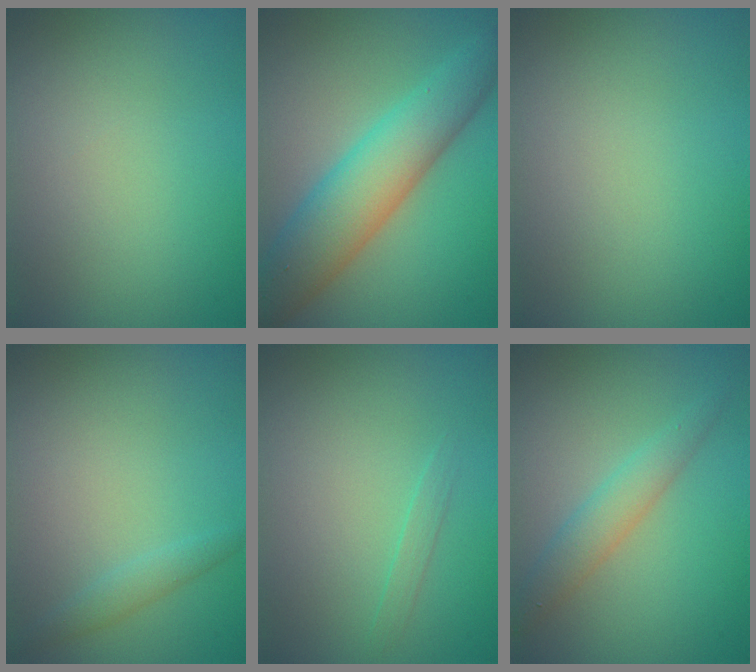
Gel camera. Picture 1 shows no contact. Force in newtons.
{"total": 7.4, "press": 7.4, "slide": 0.4}
{"total": 0.0}
{"total": 1.2, "press": 1.2, "slide": 0.0}
{"total": 0.8, "press": 0.8, "slide": 0.1}
{"total": 2.4, "press": 2.4, "slide": 0.1}